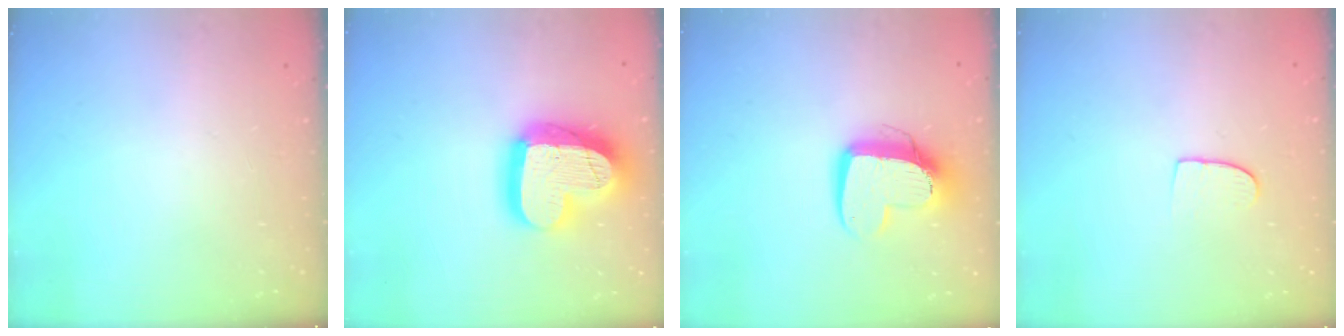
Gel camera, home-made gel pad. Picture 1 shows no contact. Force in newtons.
{"total": 23.3, "press": 23.3, "slide": 1.9}
{"total": 12.1, "press": 12.0, "slide": 1.2}
{"total": 7.3, "press": 7.2, "slide": 0.5}